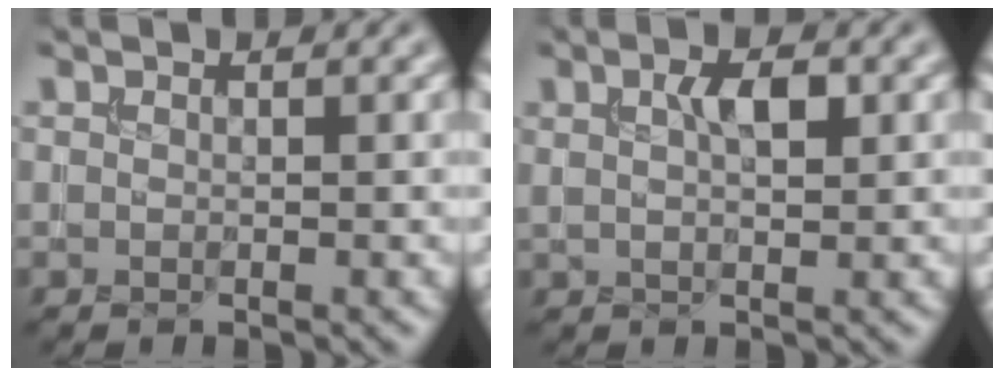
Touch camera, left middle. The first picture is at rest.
{"total": 2.8, "force": [1.0, 1.1, 2.4], "torque": [-0.046, 0.003, 0.017]}